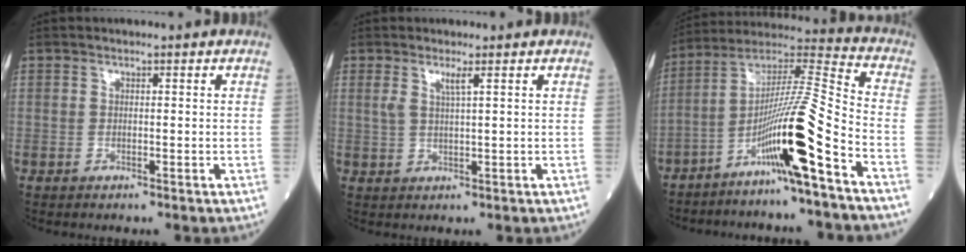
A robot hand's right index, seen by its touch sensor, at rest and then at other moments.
{"total": 2.2, "force": [1.1, -0.1, 1.8], "torque": [-0.042, -0.002, 0.024]}
{"total": 14.4, "force": [-7.4, -1.2, 12.3], "torque": [-0.230, 0.007, -0.137]}